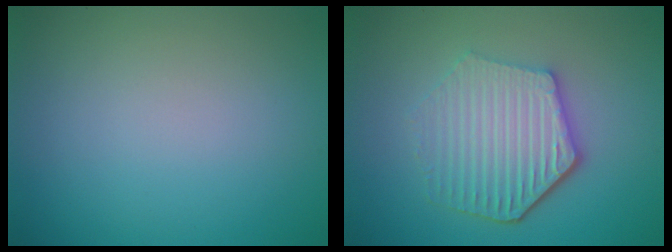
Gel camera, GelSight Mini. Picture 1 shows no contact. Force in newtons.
{"total": 5.6, "press": 4.4, "slide": 3.5}